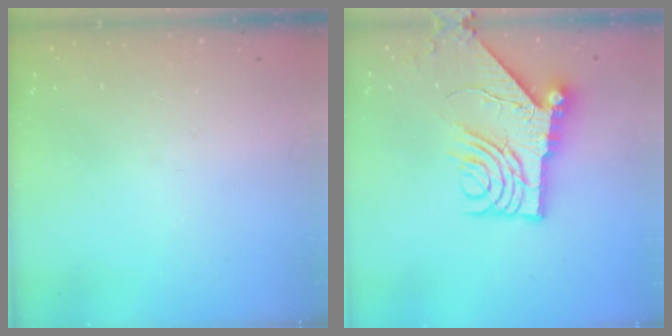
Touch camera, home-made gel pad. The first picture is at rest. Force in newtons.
{"total": 12.6, "press": 12.6, "slide": 1.5}